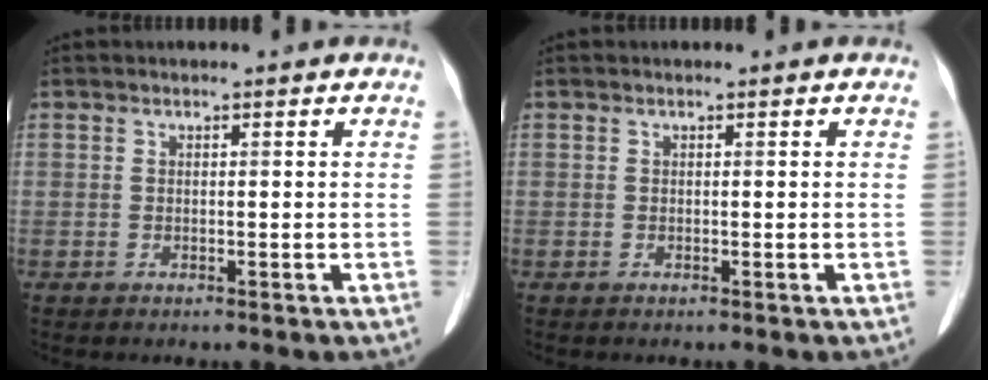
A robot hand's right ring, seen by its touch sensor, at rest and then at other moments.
{"total": 0.0}